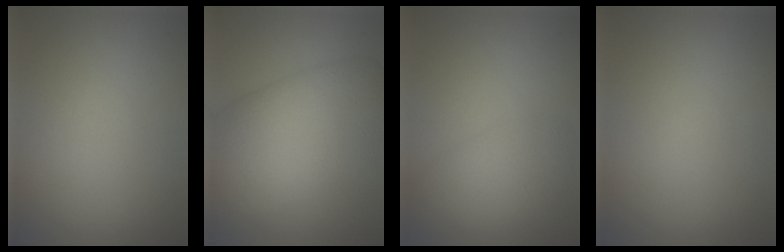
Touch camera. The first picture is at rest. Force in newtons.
{"total": 10.7, "press": 10.7, "slide": 0.7}
{"total": 3.0, "press": 3.0, "slide": 0.2}
{"total": 0.0}